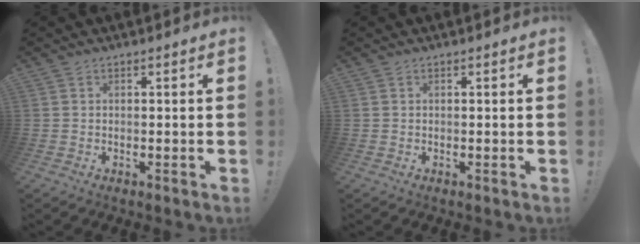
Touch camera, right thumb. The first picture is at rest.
{"total": 0.0}